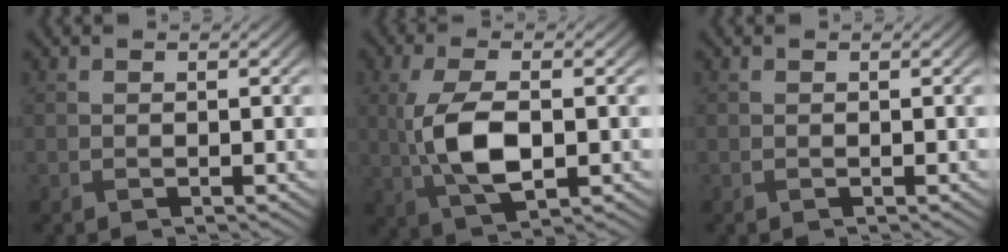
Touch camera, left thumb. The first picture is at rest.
{"total": 8.2, "force": [-0.6, 3.6, 7.4], "torque": [-0.168, 0.000, -0.010]}
{"total": 0.0}